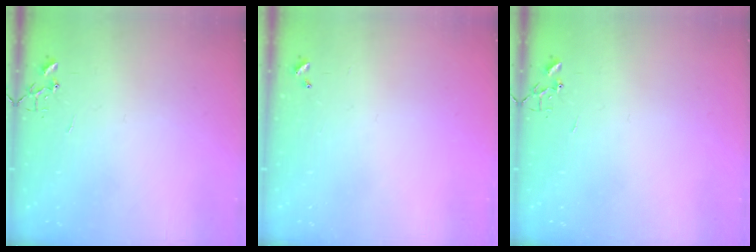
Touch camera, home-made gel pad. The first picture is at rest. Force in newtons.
{"total": 0.0}
{"total": 0.0}